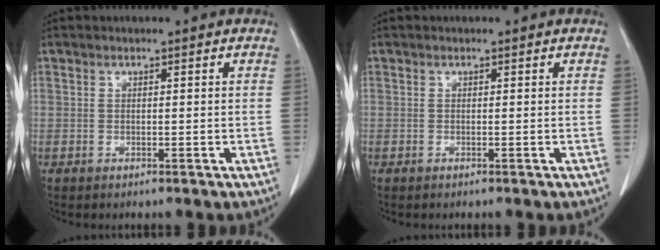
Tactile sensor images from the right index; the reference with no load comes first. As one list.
[{"total": 0.0}]